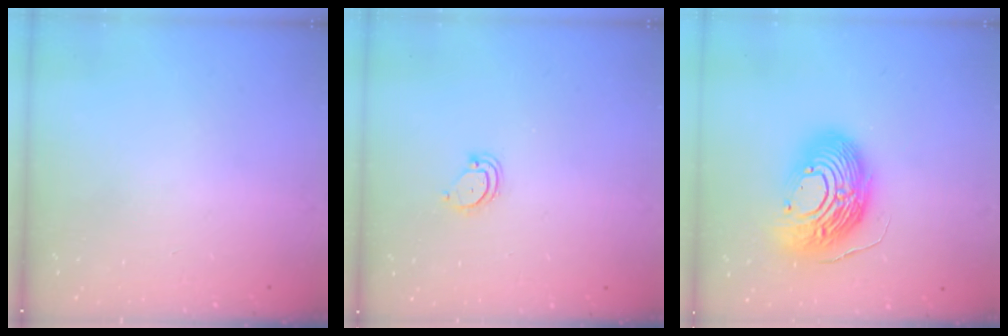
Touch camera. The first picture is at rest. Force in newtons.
{"total": 3.8, "press": 3.8, "slide": 0.4}
{"total": 18.8, "press": 18.6, "slide": 2.8}